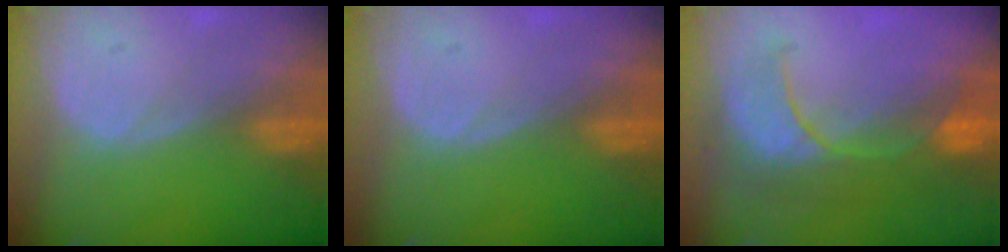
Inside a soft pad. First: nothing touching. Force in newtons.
{"total": 0.0}
{"total": 8.3, "press": 8.3, "slide": 0.9}